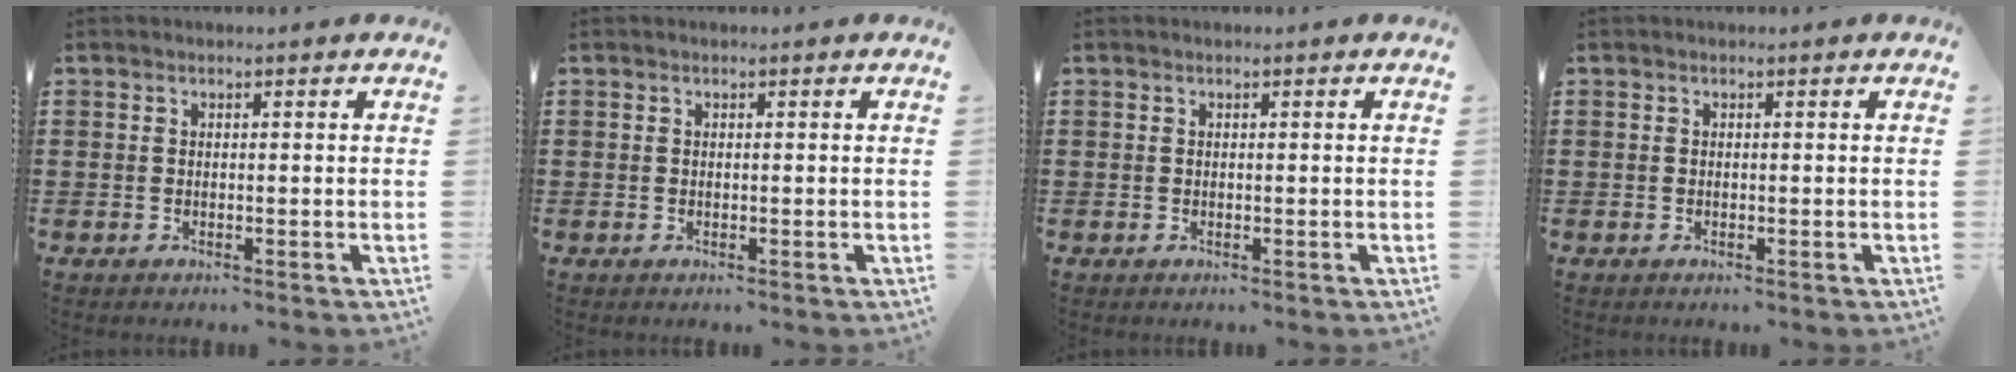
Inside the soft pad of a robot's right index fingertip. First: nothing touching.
{"total": 0.0}
{"total": 0.0}
{"total": 0.0}